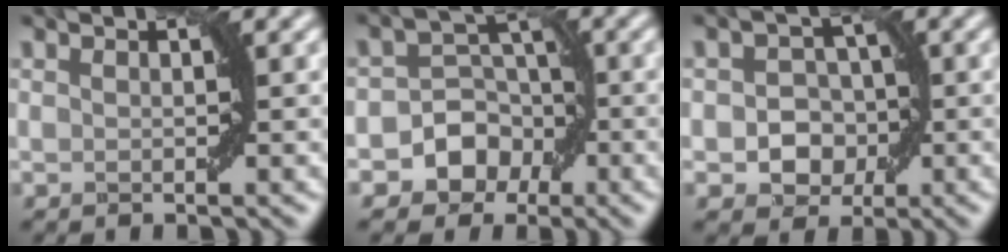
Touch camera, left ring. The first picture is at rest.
{"total": 5.5, "force": [-2.3, 4.6, 1.9], "torque": [0.003, 0.017, -0.063]}
{"total": 3.8, "force": [-0.8, 3.1, 2.0], "torque": [-0.005, -0.001, -0.019]}